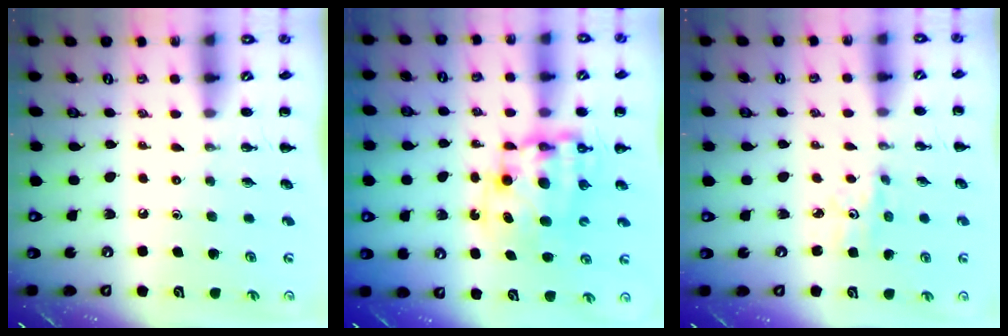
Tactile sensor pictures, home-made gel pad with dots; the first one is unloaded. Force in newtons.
{"total": 11.0, "press": 10.7, "slide": 2.5}
{"total": 3.0, "press": 2.9, "slide": 0.9}